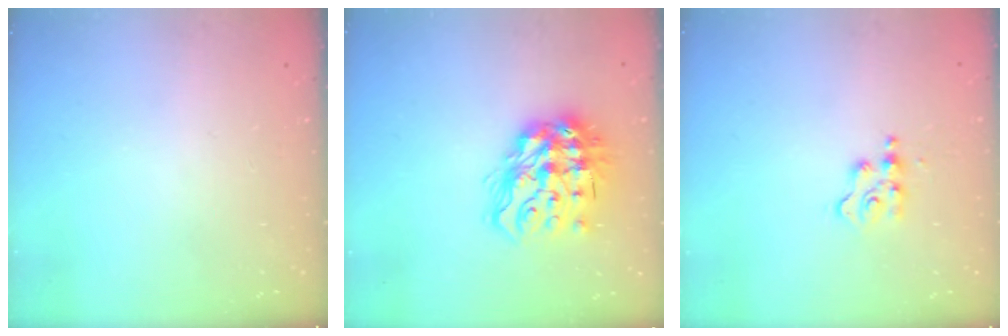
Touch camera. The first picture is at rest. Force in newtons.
{"total": 17.4, "press": 17.4, "slide": 1.5}
{"total": 4.4, "press": 4.4, "slide": 0.6}